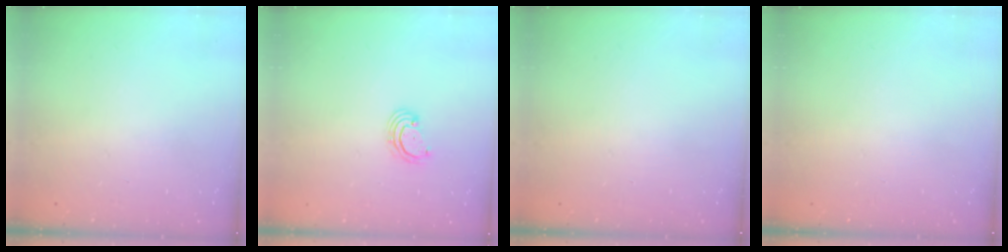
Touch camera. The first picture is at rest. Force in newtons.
{"total": 2.7, "press": 2.6, "slide": 0.6}
{"total": 0.0}
{"total": 0.0}